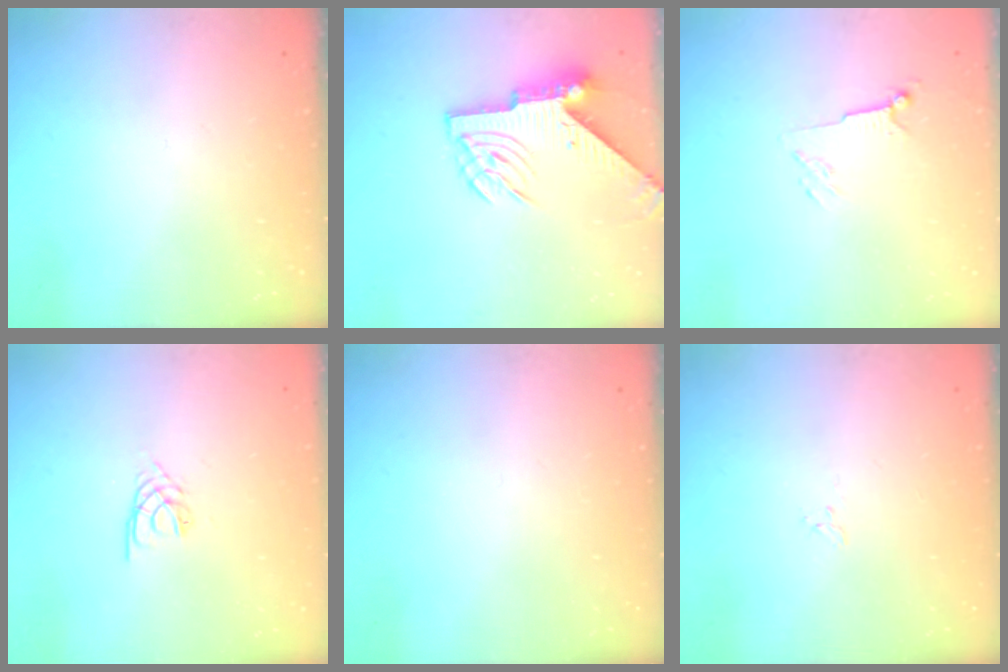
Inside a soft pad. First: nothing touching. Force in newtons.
{"total": 7.8, "press": 7.7, "slide": 1.3}
{"total": 4.5, "press": 4.4, "slide": 1.0}
{"total": 2.2, "press": 2.1, "slide": 0.4}
{"total": 0.0}
{"total": 4.6, "press": 4.6, "slide": 0.4}